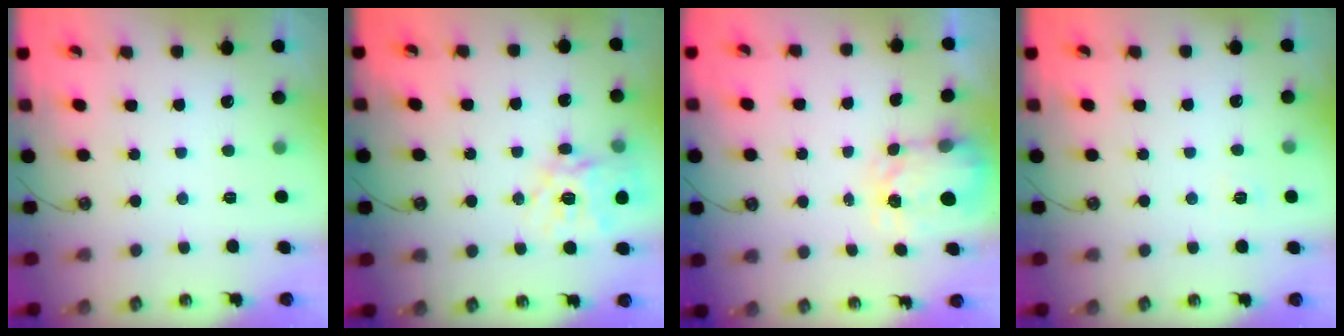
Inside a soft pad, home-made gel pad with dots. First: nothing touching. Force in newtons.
{"total": 16.0, "press": 16.0, "slide": 1.5}
{"total": 3.5, "press": 3.5, "slide": 0.5}
{"total": 2.6, "press": 2.6, "slide": 0.2}